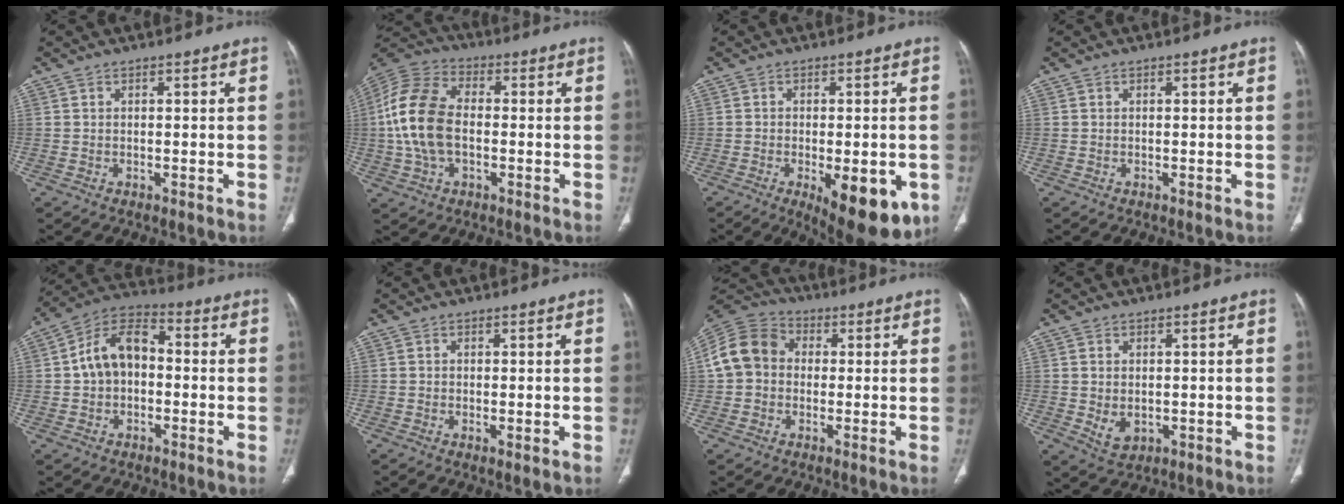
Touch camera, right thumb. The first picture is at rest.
{"total": 14.9, "force": [-0.7, 9.4, 11.6], "torque": [-0.244, 0.027, -0.018]}
{"total": 14.0, "force": [-5.1, 5.8, 11.7], "torque": [-0.127, -0.008, -0.056]}
{"total": 0.0}
{"total": 10.9, "force": [0.0, 7.6, 7.9], "torque": [-0.123, 0.035, -0.017]}
{"total": 1.1, "force": [-0.2, 0.4, 1.0], "torque": [-0.020, -0.005, -0.003]}
{"total": 11.8, "force": [0.6, 9.9, 6.3], "torque": [-0.116, 0.034, -0.002]}
{"total": 4.1, "force": [-0.3, 2.9, 2.9], "torque": [-0.046, -0.009, 0.008]}